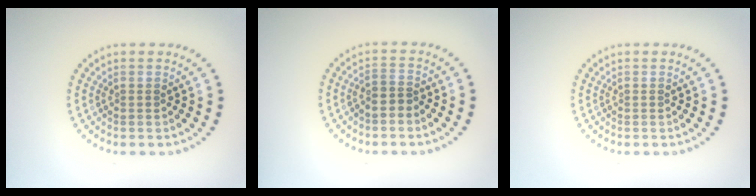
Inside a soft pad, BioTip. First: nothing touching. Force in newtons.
{"total": 1.6, "press": 1.4, "slide": 0.8}
{"total": 0.0}